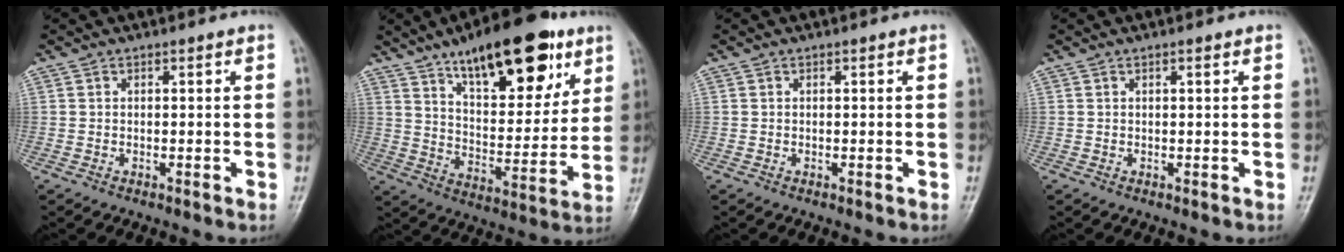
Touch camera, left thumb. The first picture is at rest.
{"total": 22.7, "force": [13.3, 9.2, 16.0], "torque": [-0.199, -0.050, 0.214]}
{"total": 0.0}
{"total": 0.7, "force": [0.4, 0.2, 0.5], "torque": [-0.009, 0.000, 0.005]}